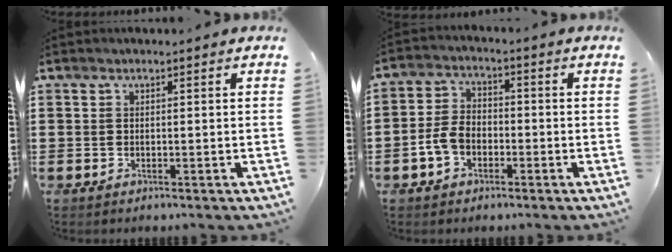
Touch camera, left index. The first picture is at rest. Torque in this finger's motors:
{"motor_torque": [0.35, 0.14, 0.31, 0.10]}